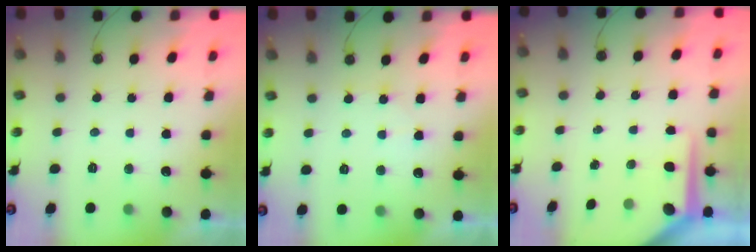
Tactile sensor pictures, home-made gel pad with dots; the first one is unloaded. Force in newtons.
{"total": 3.3, "press": 3.2, "slide": 0.4}
{"total": 6.5, "press": 6.5, "slide": 0.5}